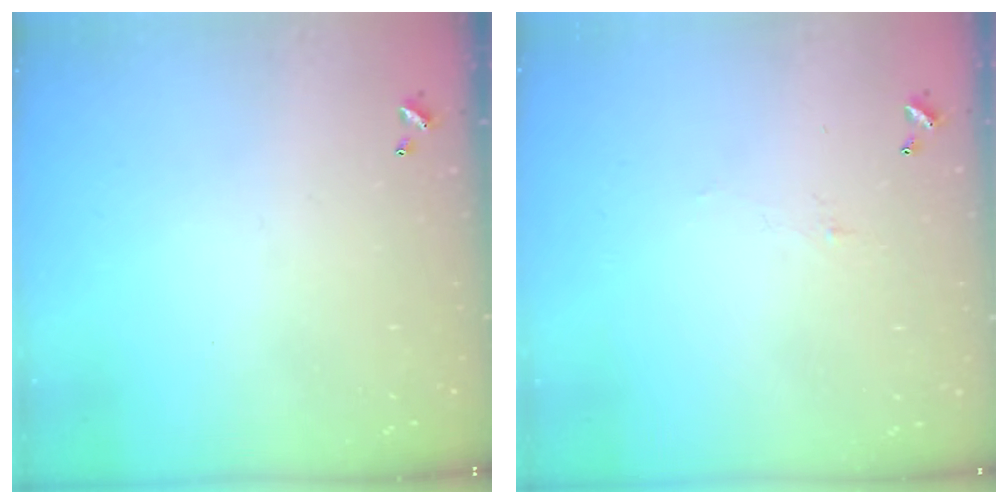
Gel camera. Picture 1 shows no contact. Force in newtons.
{"total": 1.5, "press": 1.3, "slide": 0.6}